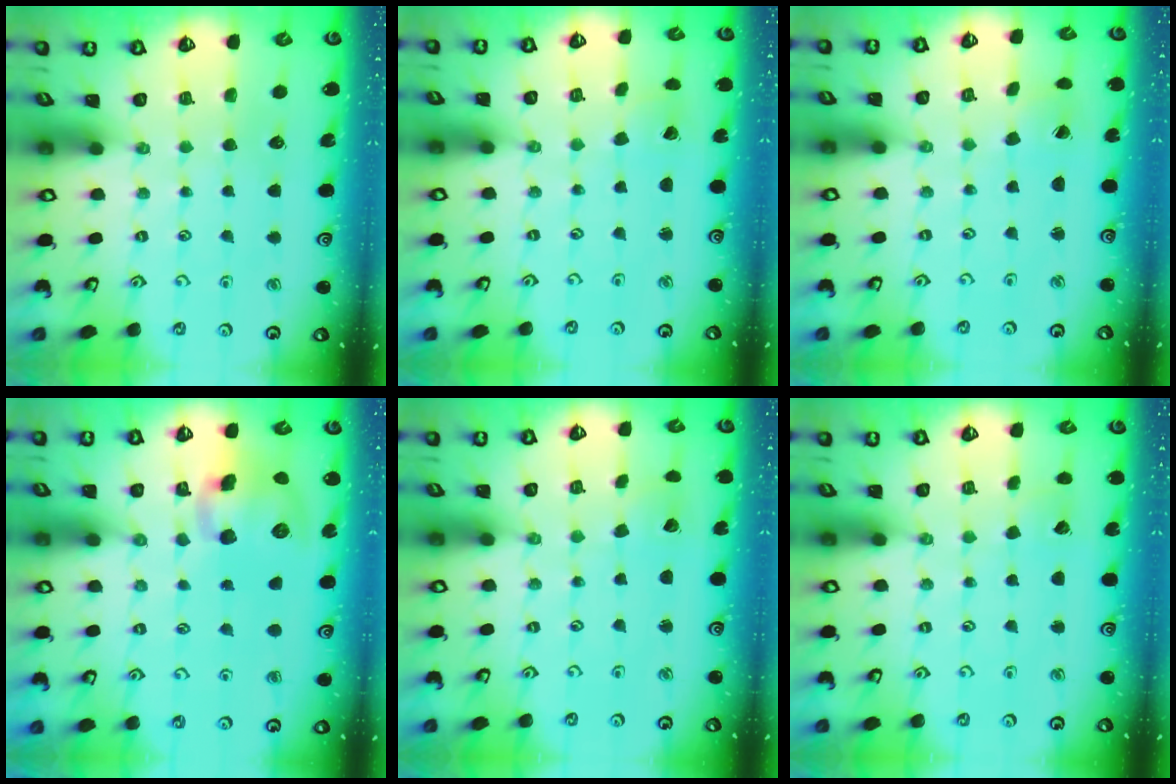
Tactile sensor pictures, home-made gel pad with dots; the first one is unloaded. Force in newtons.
{"total": 2.4, "press": 2.4, "slide": 0.1}
{"total": 1.2, "press": 1.2, "slide": 0.1}
{"total": 12.2, "press": 12.0, "slide": 2.2}
{"total": 2.5, "press": 2.5, "slide": 0.2}
{"total": 3.3, "press": 3.3, "slide": 0.4}